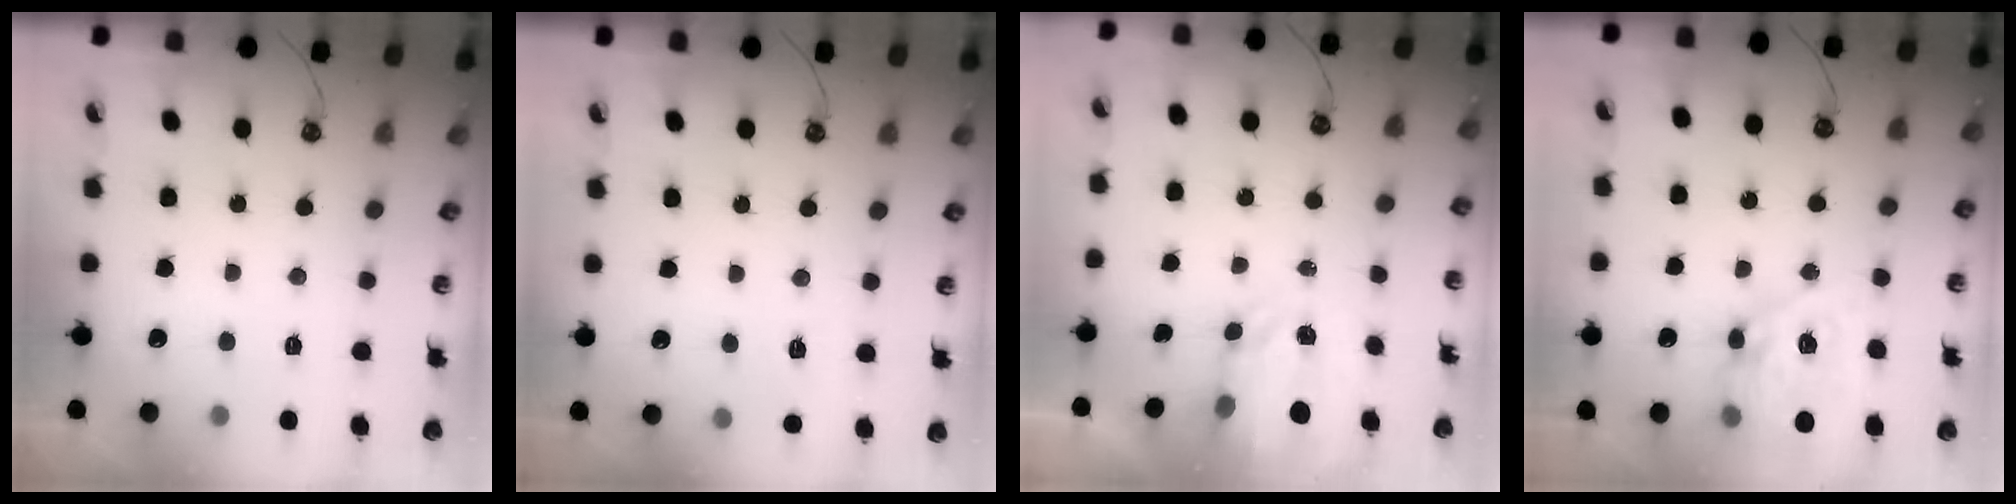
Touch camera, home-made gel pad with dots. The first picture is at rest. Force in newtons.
{"total": 5.4, "press": 5.4, "slide": 0.6}
{"total": 3.5, "press": 3.5, "slide": 0.4}
{"total": 16.0, "press": 16.0, "slide": 1.5}